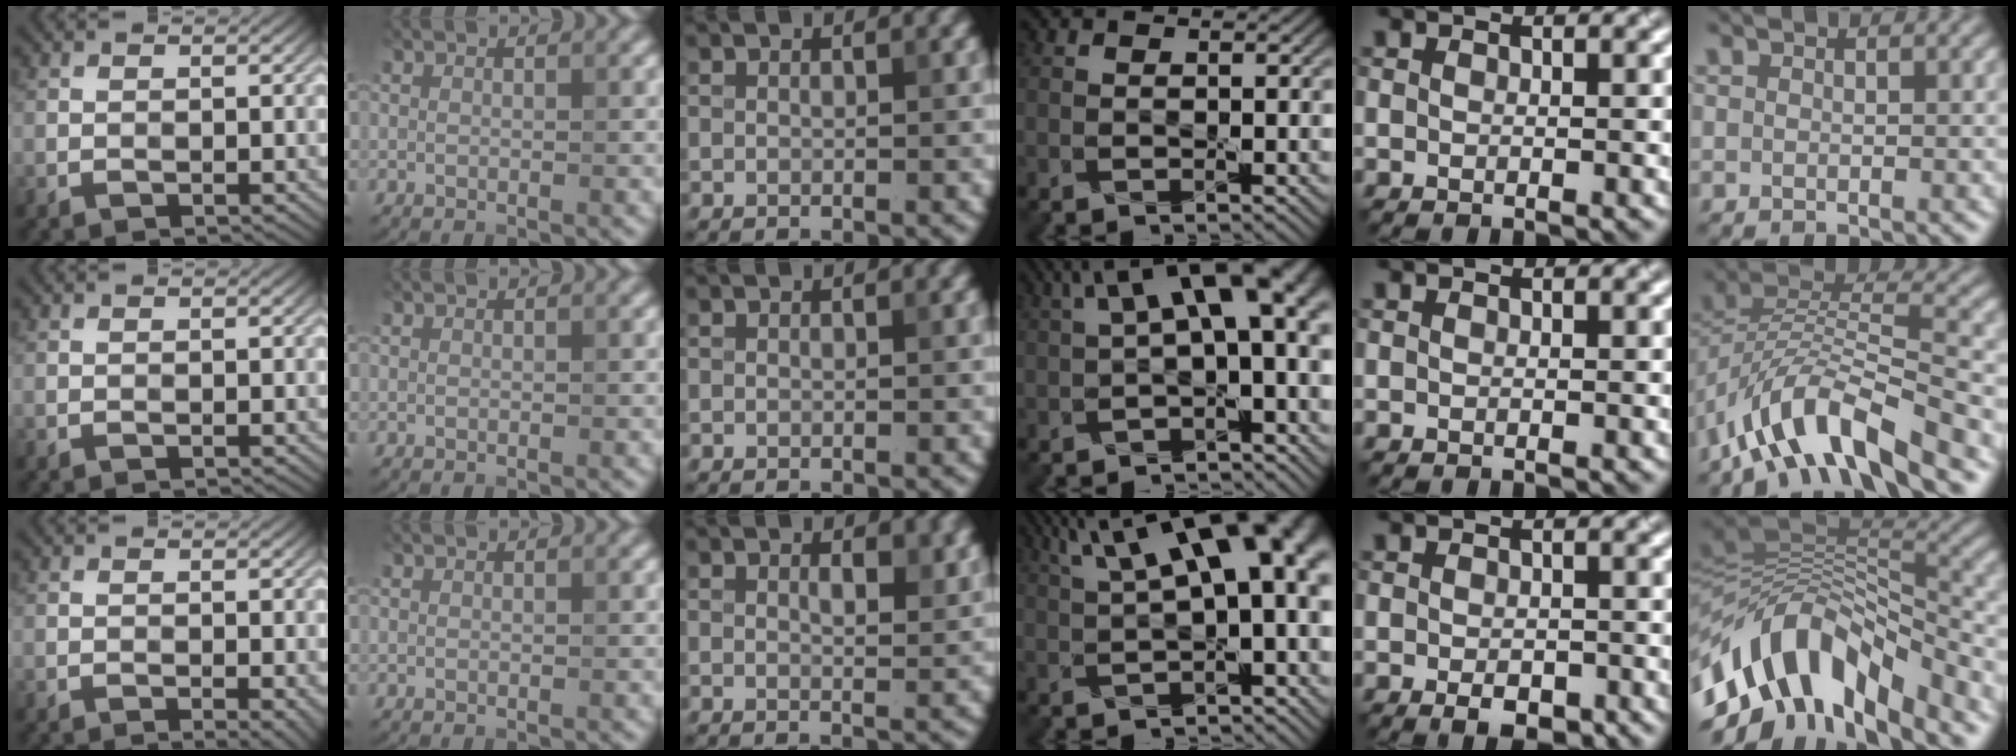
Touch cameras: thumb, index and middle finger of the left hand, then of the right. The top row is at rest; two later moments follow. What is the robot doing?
{"motion": "pour", "object": "sugar"}